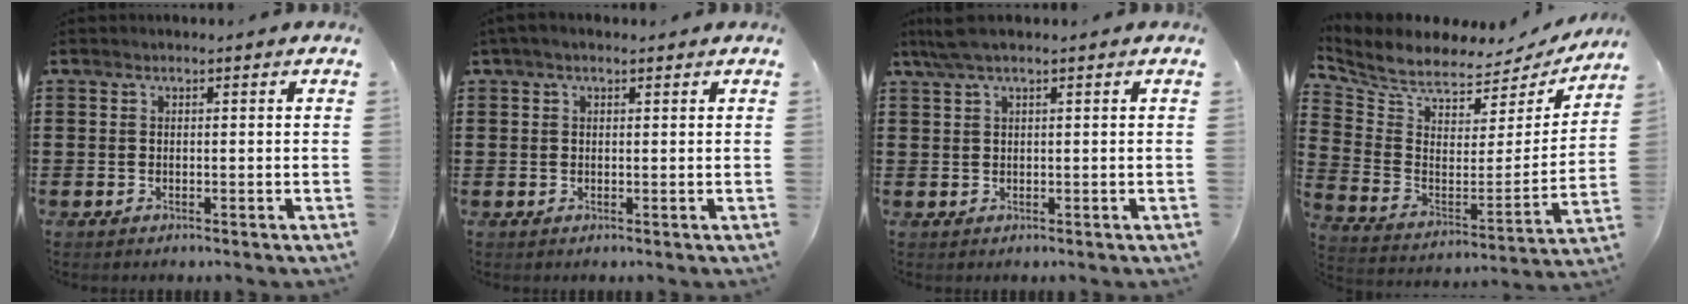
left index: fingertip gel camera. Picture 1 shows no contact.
{"total": 1.2, "force": [0.6, 0.5, 1.0], "torque": [-0.019, 0.003, 0.010]}
{"total": 2.5, "force": [1.4, 0.2, 2.1], "torque": [-0.042, 0.001, 0.025]}
{"total": 5.9, "force": [5.5, 1.6, 1.4], "torque": [-0.062, -0.052, 0.094]}